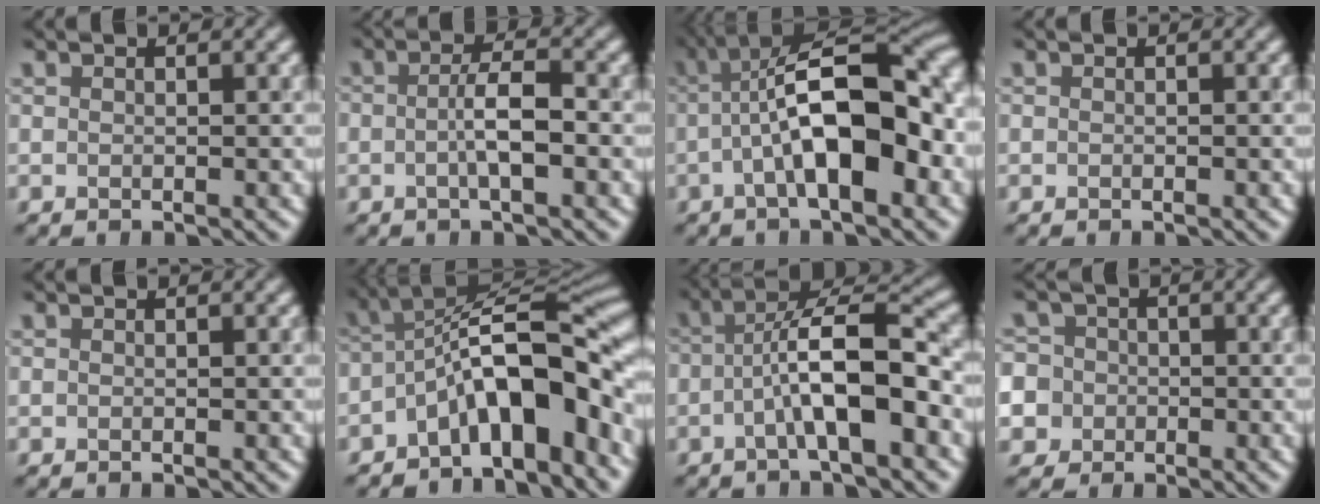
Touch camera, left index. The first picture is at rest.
{"total": 3.1, "force": [-0.6, 0.7, 3.0], "torque": [-0.052, 0.006, -0.015]}
{"total": 11.8, "force": [-1.2, 4.5, 10.9], "torque": [-0.173, 0.017, -0.026]}
{"total": 0.0}
{"total": 0.0}
{"total": 10.2, "force": [-3.7, 4.0, 8.6], "torque": [-0.117, 0.017, -0.076]}
{"total": 7.3, "force": [-1.7, 2.1, 6.7], "torque": [-0.110, 0.018, -0.033]}
{"total": 8.4, "force": [-2.2, 7.8, 2.1], "torque": [-0.055, 0.005, -0.079]}